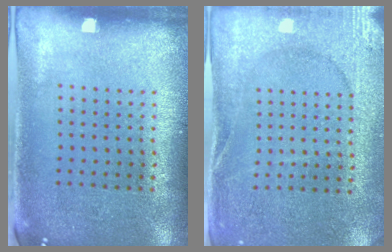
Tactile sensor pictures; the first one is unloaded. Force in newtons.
{"total": 2.7, "press": 2.7, "slide": 0.2}